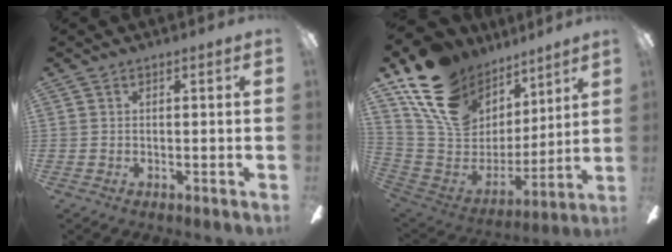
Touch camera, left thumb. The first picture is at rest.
{"total": 20.9, "force": [12.5, 13.9, 9.3], "torque": [-0.172, -0.066, 0.244]}